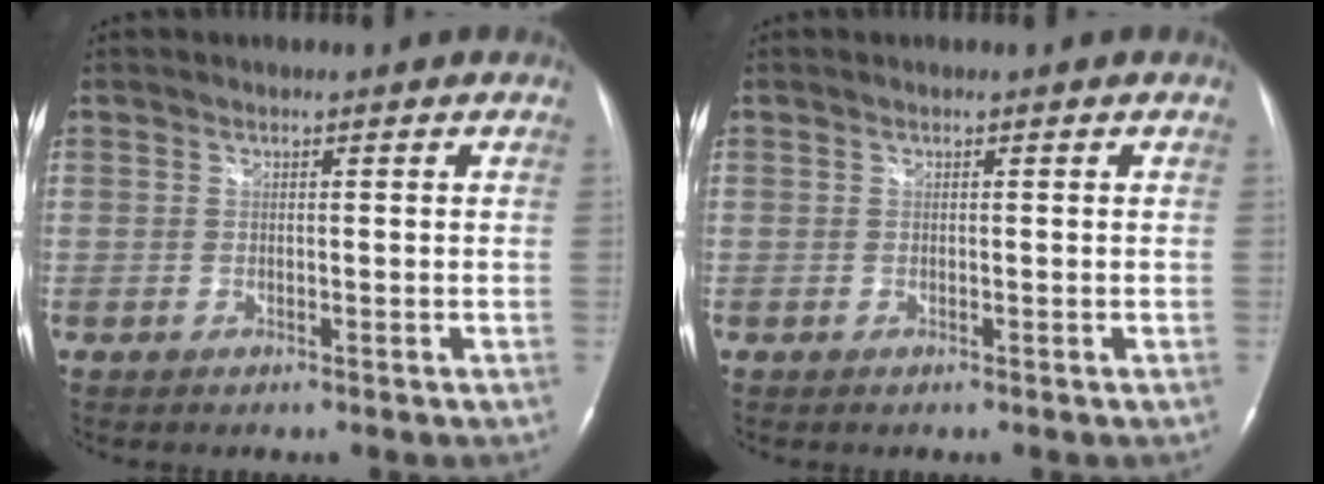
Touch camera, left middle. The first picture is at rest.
{"total": 0.0}